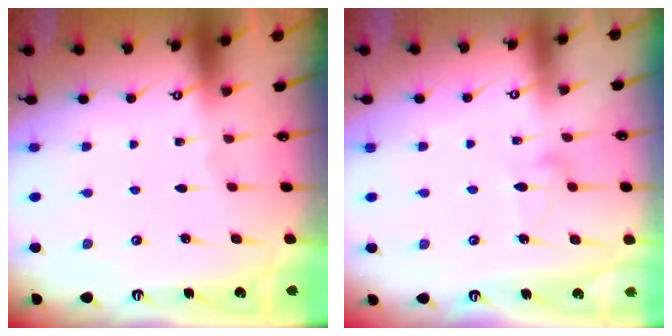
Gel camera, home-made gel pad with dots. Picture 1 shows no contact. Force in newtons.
{"total": 7.8, "press": 7.8, "slide": 0.2}